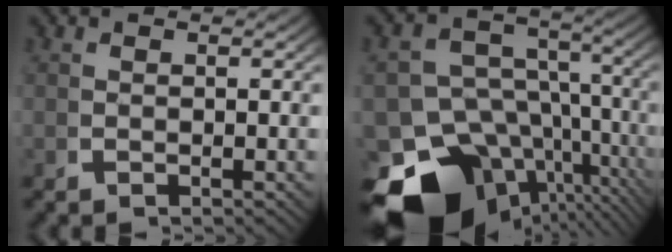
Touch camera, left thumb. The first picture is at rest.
{"total": 19.5, "force": [-7.7, 13.9, 11.4], "torque": [-0.203, -0.093, -0.090]}